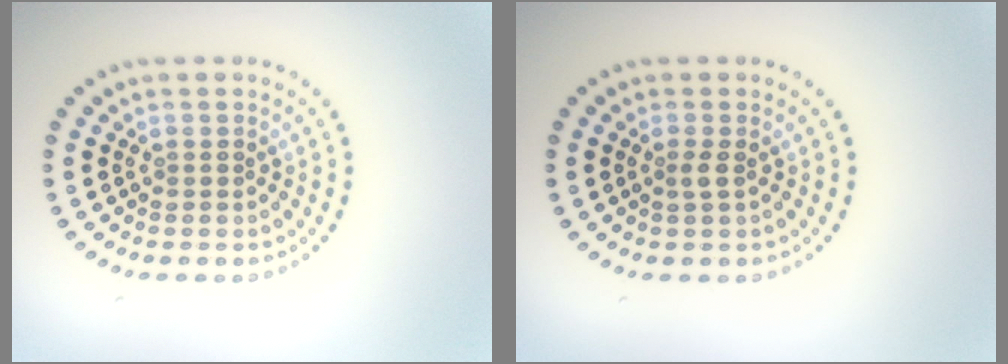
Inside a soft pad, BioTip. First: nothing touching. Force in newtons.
{"total": 0.9, "press": 0.6, "slide": 0.7}